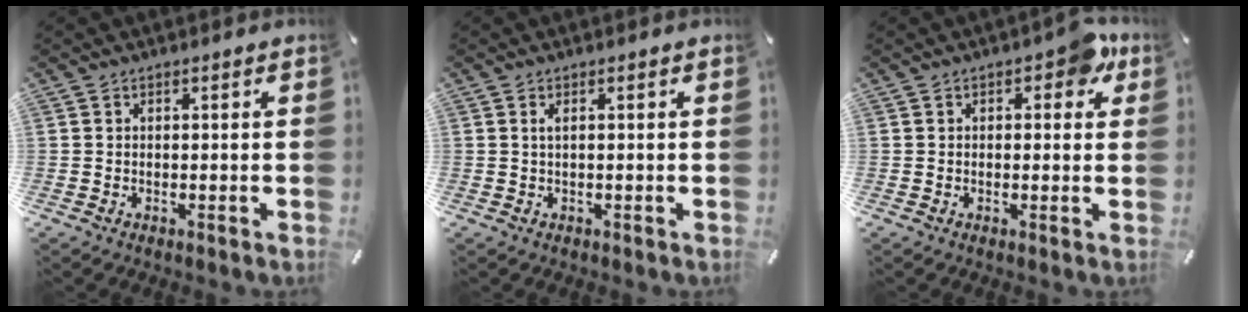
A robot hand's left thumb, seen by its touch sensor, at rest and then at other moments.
{"total": 1.1, "force": [0.2, 0.3, 1.1], "torque": [-0.021, 0.001, 0.003]}
{"total": 6.2, "force": [2.5, 3.2, 4.6], "torque": [-0.051, -0.004, 0.034]}